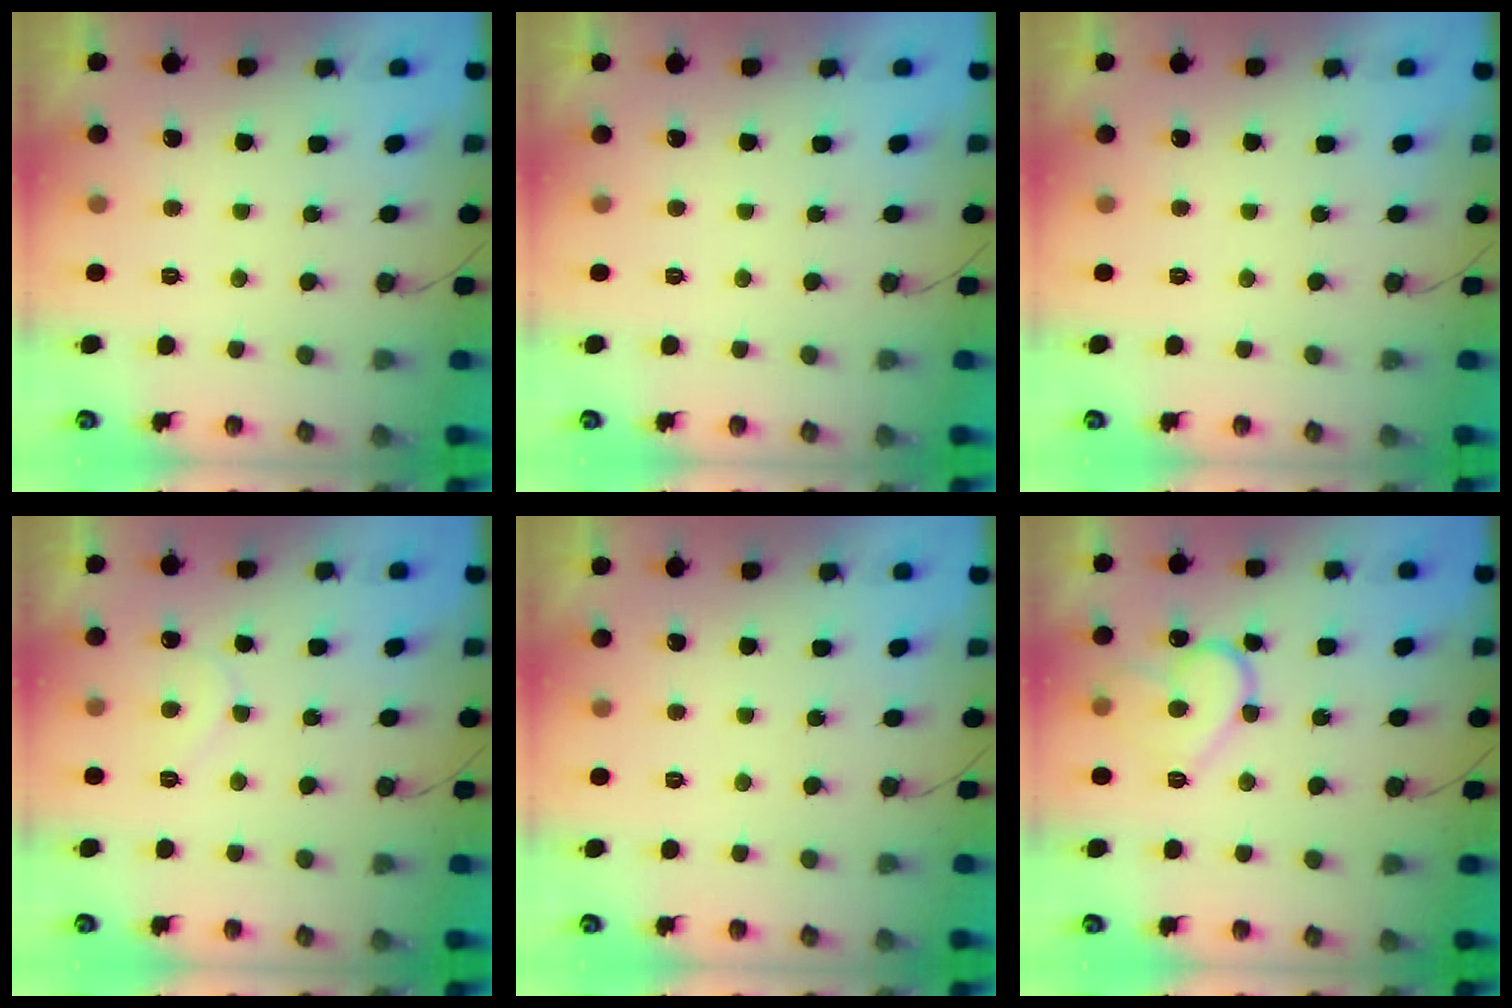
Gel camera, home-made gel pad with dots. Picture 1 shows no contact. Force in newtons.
{"total": 1.8, "press": 1.8, "slide": 0.1}
{"total": 0.0}
{"total": 4.9, "press": 4.9, "slide": 0.4}
{"total": 0.0}
{"total": 13.8, "press": 13.8, "slide": 1.2}